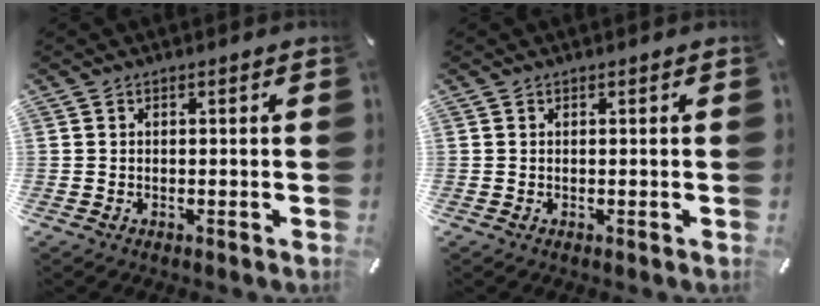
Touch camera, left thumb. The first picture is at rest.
{"total": 0.0}